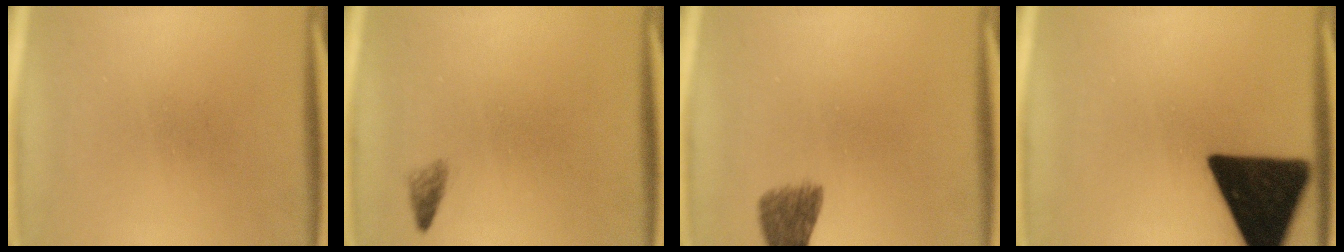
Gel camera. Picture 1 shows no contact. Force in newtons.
{"total": 1.1}
{"total": 4.7}
{"total": 19.1}